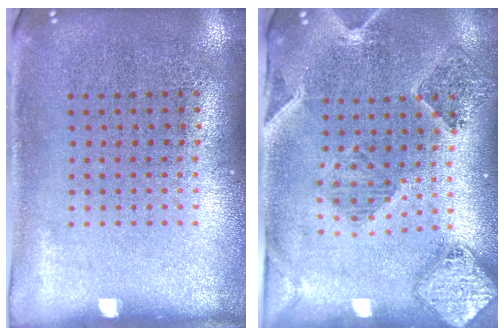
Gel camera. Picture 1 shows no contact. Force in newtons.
{"total": 1.6, "press": 1.5, "slide": 0.4}